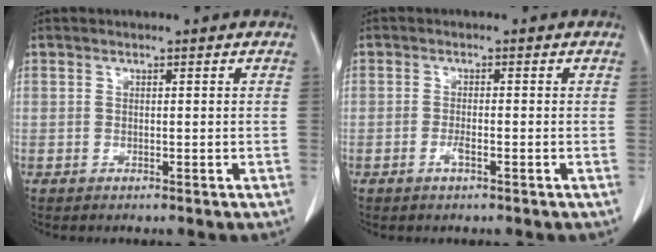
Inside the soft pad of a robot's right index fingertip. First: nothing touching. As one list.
[{"total": 1.6, "force": [-0.8, 0.2, 1.4], "torque": [-0.027, 0.001, -0.014]}]